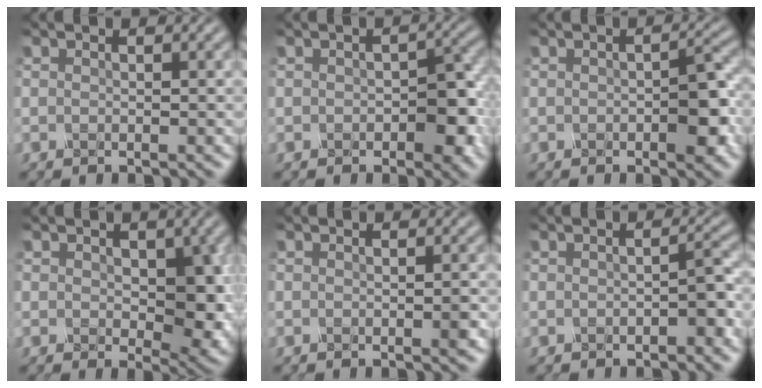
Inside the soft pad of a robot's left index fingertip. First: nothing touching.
{"total": 3.2, "force": [-1.3, 1.4, 2.5], "torque": [-0.045, 0.004, -0.010]}
{"total": 3.1, "force": [-1.2, 0.7, 2.7], "torque": [-0.056, 0.000, -0.012]}
{"total": 5.3, "force": [-0.1, 3.1, 4.3], "torque": [-0.068, -0.005, 0.007]}
{"total": 1.2, "force": [-0.7, 0.1, 1.0], "torque": [-0.012, 0.001, -0.002]}
{"total": 1.5, "force": [-1.1, -0.1, 1.0], "torque": [-0.029, 0.004, -0.010]}